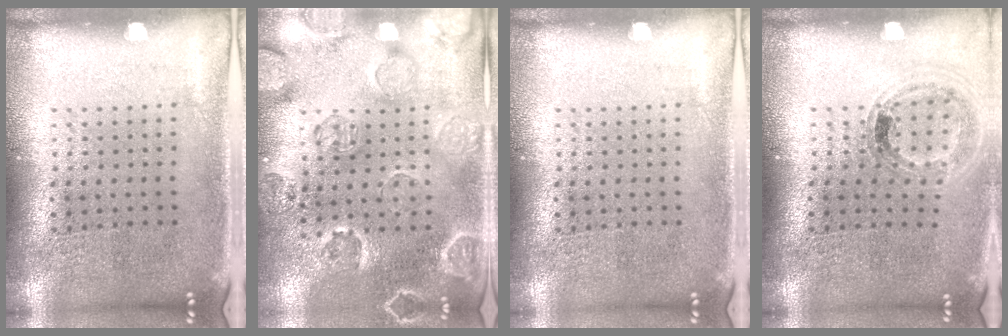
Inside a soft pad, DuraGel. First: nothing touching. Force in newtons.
{"total": 2.5, "press": 2.1, "slide": 1.3}
{"total": 0.0}
{"total": 1.0, "press": 1.0, "slide": 0.1}